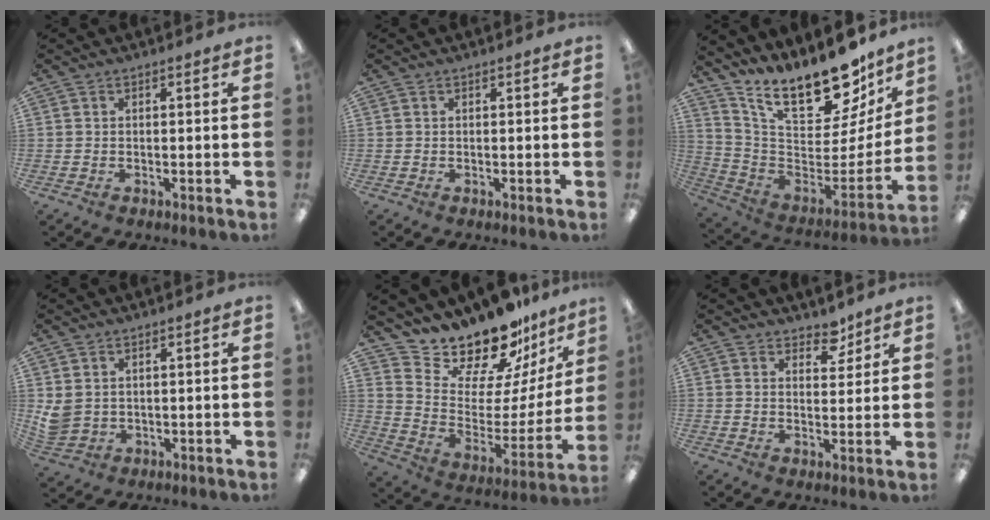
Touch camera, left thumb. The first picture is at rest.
{"total": 0.0}
{"total": 20.4, "force": [15.6, 7.4, 10.8], "torque": [-0.160, -0.125, 0.268]}
{"total": 4.1, "force": [1.9, 3.2, 1.6], "torque": [-0.035, -0.005, 0.040]}
{"total": 18.9, "force": [17.9, 4.7, 3.7], "torque": [-0.069, -0.163, 0.311]}
{"total": 5.1, "force": [4.3, 2.5, 1.1], "torque": [-0.001, -0.028, 0.075]}